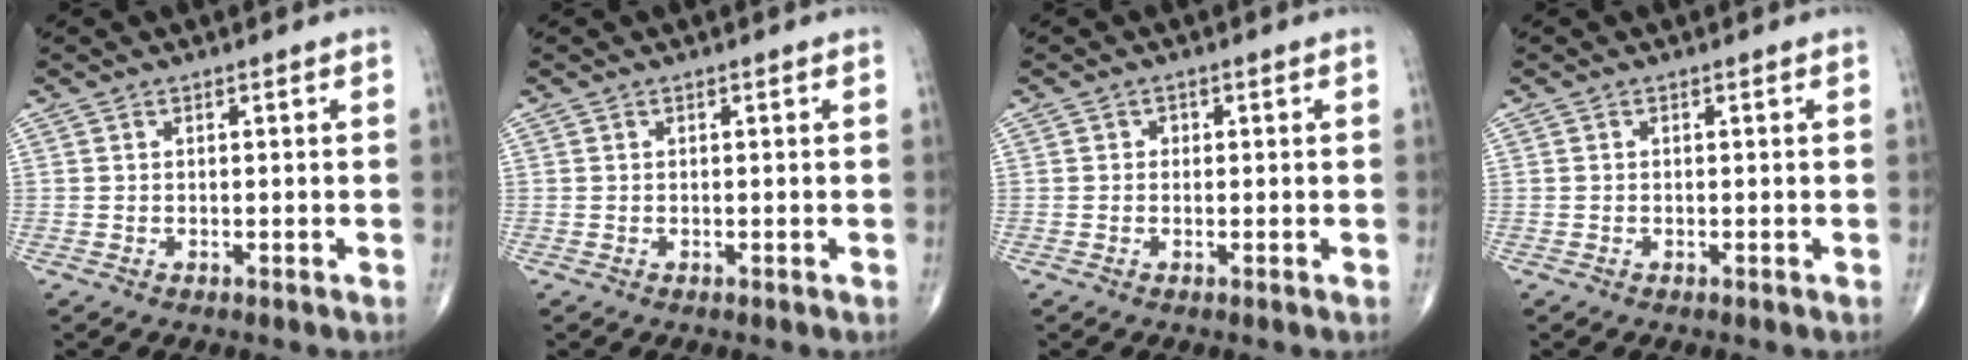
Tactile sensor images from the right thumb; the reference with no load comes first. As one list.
[{"total": 0.0}, {"total": 0.8, "force": [0.0, 0.8, 0.3], "torque": [0.003, 0.002, -0.002]}, {"total": 0.0}]